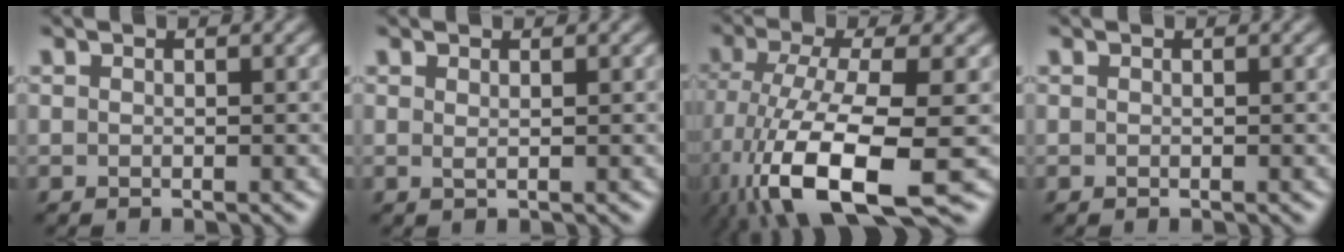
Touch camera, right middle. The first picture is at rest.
{"total": 0.6, "force": [0.4, 0.1, 0.4], "torque": [-0.008, -0.002, 0.007]}
{"total": 12.1, "force": [-4.7, 3.8, 10.5], "torque": [-0.211, -0.016, -0.084]}
{"total": 0.0}